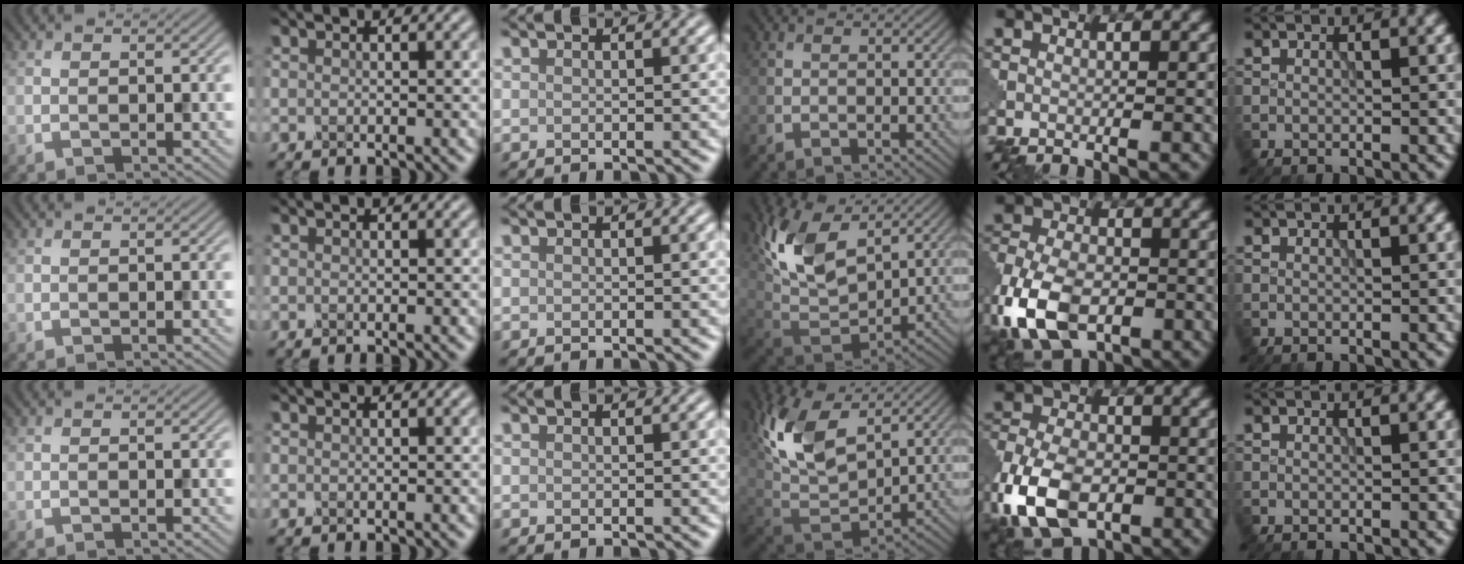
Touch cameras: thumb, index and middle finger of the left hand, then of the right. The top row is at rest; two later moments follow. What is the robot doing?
{"motion": "squeeze", "object": "clothespin"}